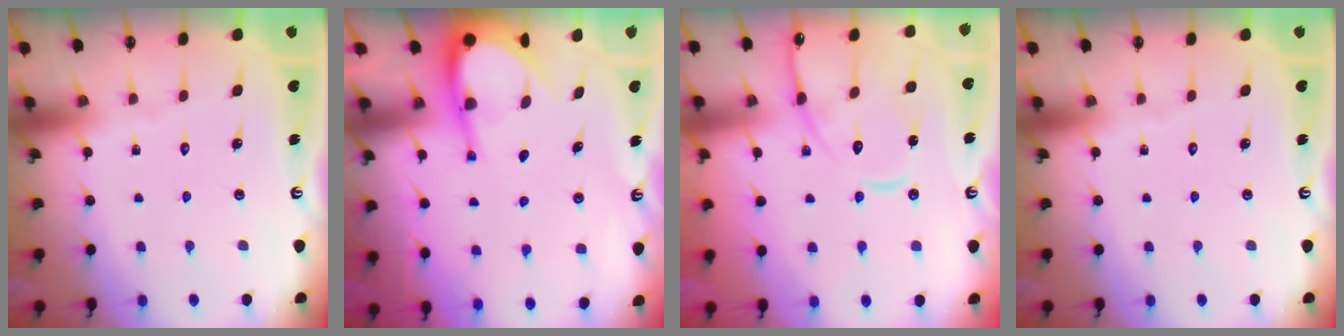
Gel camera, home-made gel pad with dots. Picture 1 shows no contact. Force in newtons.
{"total": 5.9, "press": 5.8, "slide": 0.8}
{"total": 14.1, "press": 14.1, "slide": 1.1}
{"total": 0.0}